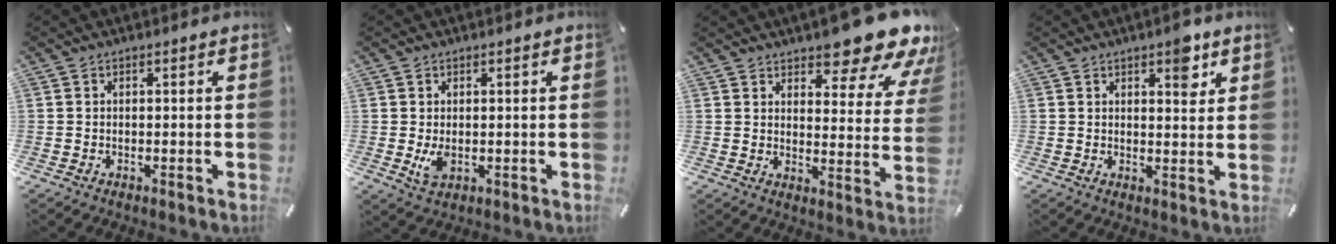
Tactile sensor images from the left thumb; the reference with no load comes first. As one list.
[{"total": 3.9, "force": [-0.2, 2.3, 3.2], "torque": [-0.070, -0.008, -0.007]}, {"total": 14.4, "force": [11.7, 4.6, 7.1], "torque": [-0.091, -0.094, 0.196]}, {"total": 5.7, "force": [3.4, 2.6, 3.7], "torque": [-0.025, -0.023, 0.049]}]